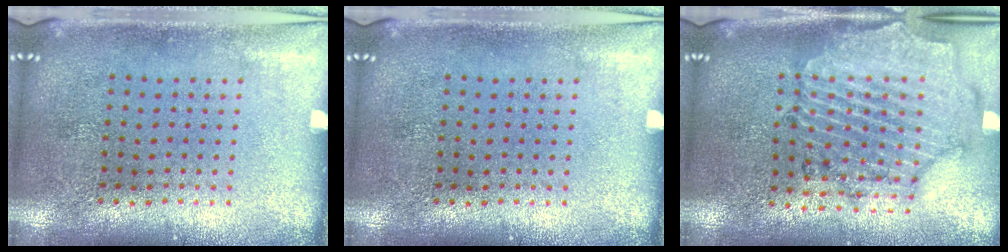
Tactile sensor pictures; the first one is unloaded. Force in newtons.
{"total": 0.0}
{"total": 1.6, "press": 1.6, "slide": 0.3}